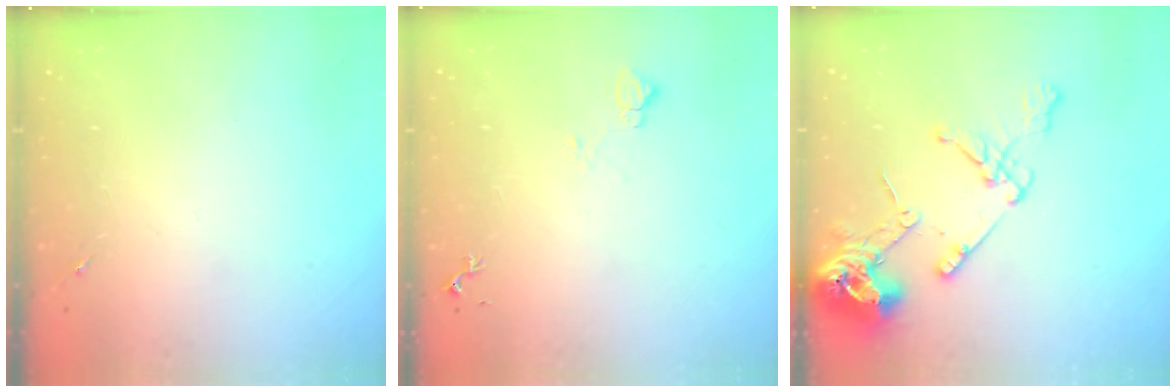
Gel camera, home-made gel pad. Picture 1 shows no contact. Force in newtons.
{"total": 6.1, "press": 6.0, "slide": 0.8}
{"total": 15.7, "press": 15.6, "slide": 2.0}